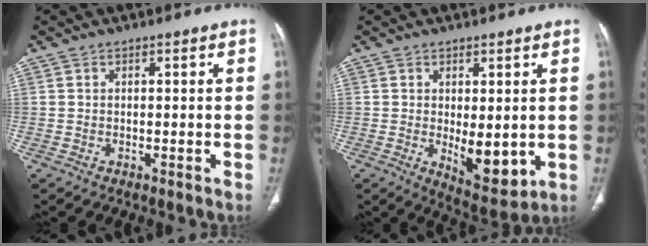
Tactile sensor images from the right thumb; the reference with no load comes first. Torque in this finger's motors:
{"motor_torque": [0.58, 1.84, -0.09, 0.06, 0.27]}